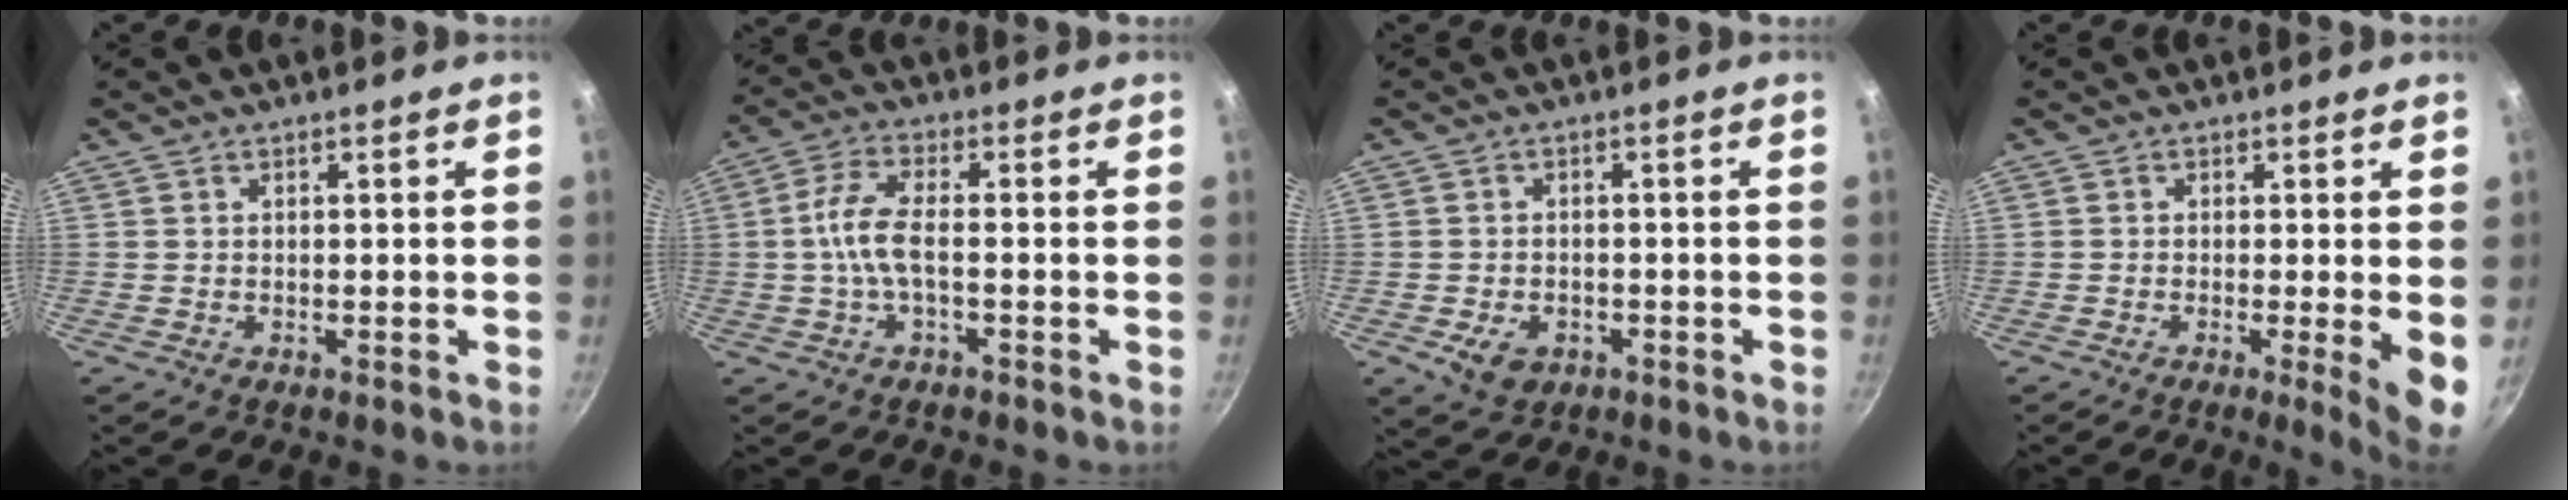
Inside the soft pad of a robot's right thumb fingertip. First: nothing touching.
{"total": 6.5, "force": [-1.0, 2.3, 6.1], "torque": [-0.138, 0.019, -0.030]}
{"total": 5.2, "force": [-2.0, 3.7, 3.1], "torque": [-0.047, 0.007, -0.025]}
{"total": 5.8, "force": [-0.6, 0.7, 5.7], "torque": [-0.078, -0.014, -0.010]}